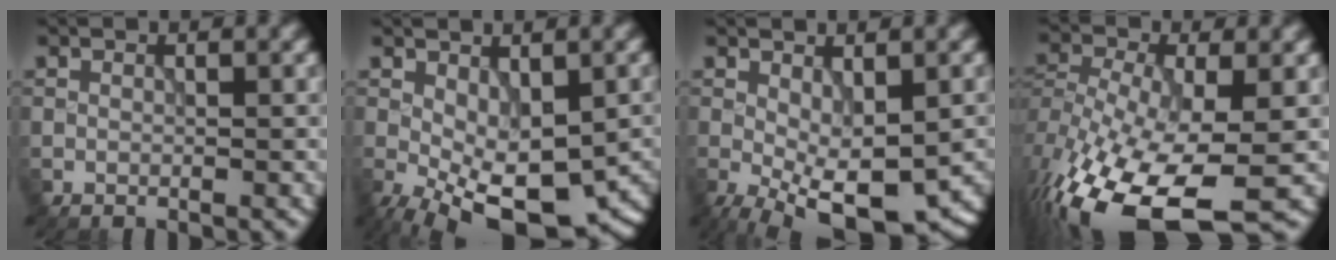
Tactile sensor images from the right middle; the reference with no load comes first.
{"total": 10.4, "force": [-3.3, 5.1, 8.4], "torque": [-0.149, -0.021, -0.036]}
{"total": 8.2, "force": [-2.7, 3.3, 7.0], "torque": [-0.134, -0.016, -0.033]}
{"total": 15.1, "force": [-7.0, 6.6, 11.6], "torque": [-0.262, -0.026, -0.104]}